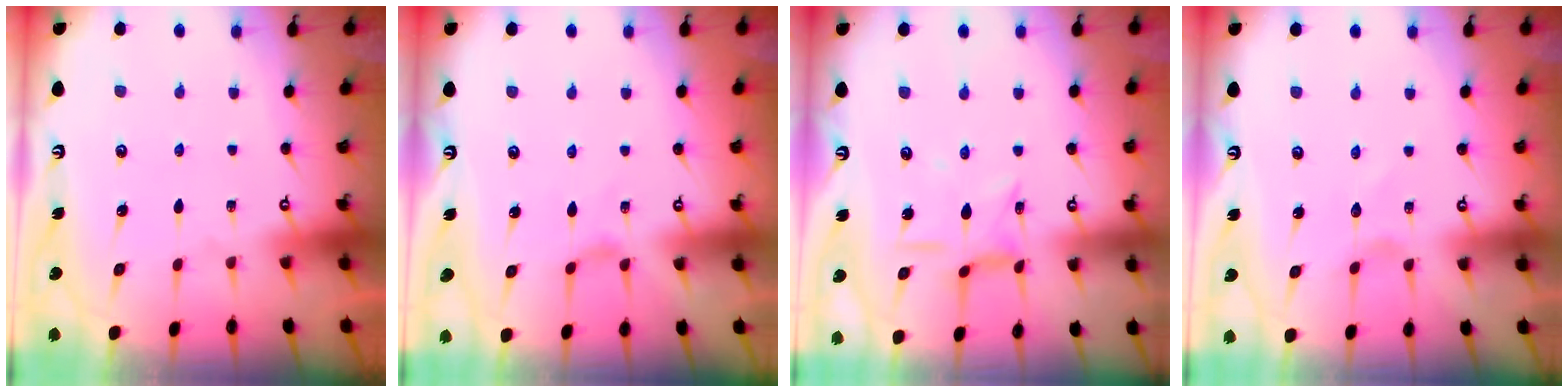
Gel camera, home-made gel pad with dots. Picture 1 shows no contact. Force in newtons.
{"total": 0.7, "press": 0.6, "slide": 0.3}
{"total": 5.8, "press": 5.8, "slide": 0.4}
{"total": 0.8, "press": 0.8, "slide": 0.1}